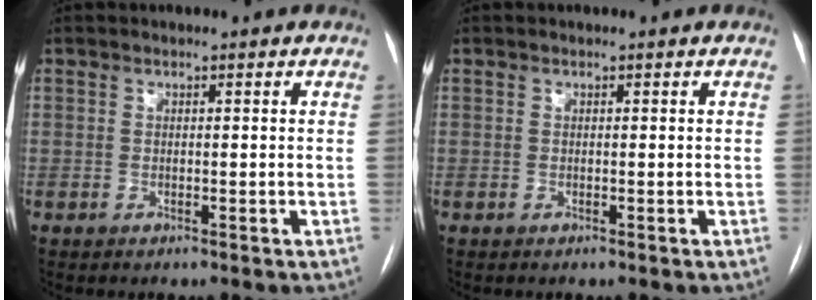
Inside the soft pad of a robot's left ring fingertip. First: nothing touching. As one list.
[{"total": 0.0}]